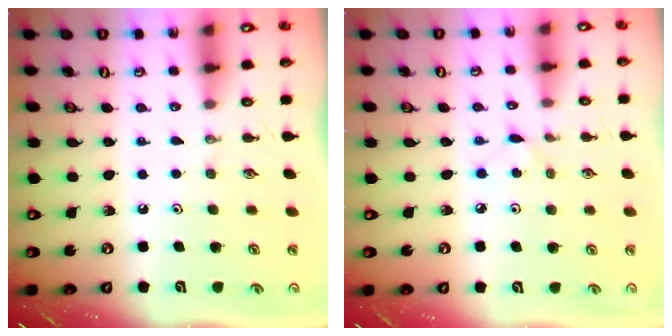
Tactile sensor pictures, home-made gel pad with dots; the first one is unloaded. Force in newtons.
{"total": 2.7, "press": 2.7, "slide": 0.4}